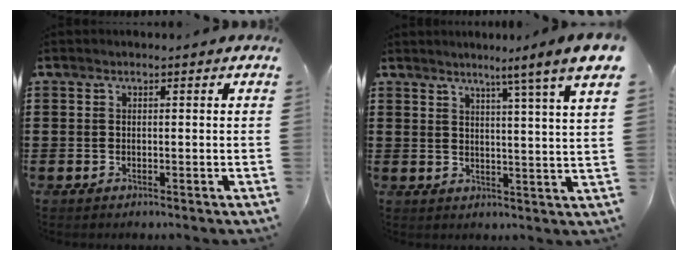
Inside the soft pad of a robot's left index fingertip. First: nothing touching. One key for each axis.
{"total": 5.4, "fx": 3.9, "fy": -1.7, "fz": 3.3, "tx": -0.063, "ty": -0.034, "tz": 0.053}